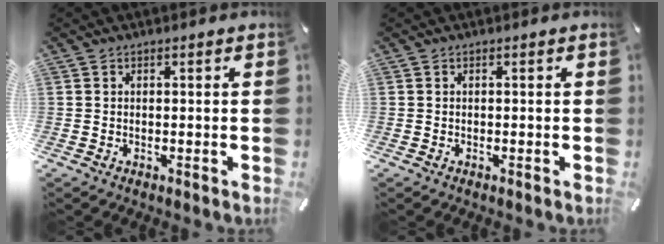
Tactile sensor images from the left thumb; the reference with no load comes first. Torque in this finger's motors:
{"motor_torque": [-0.07, 0.07, -0.02, -0.02, 0.00]}